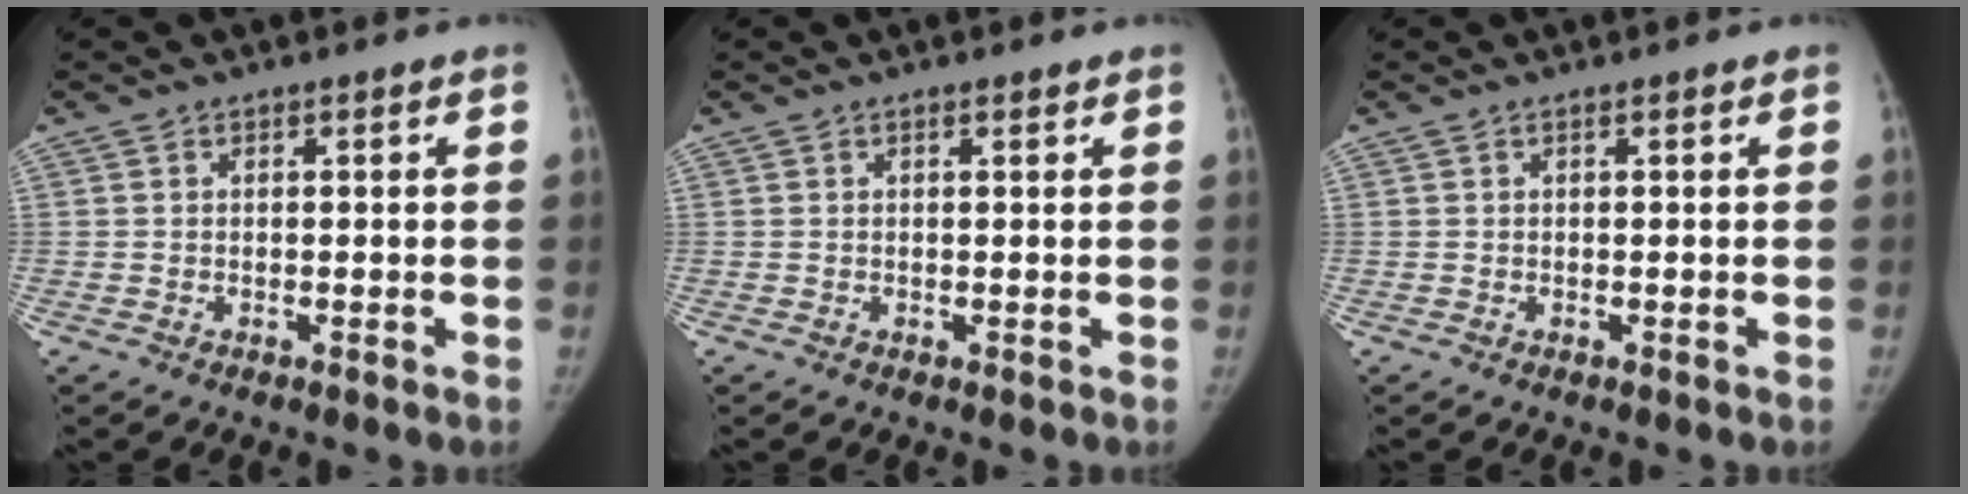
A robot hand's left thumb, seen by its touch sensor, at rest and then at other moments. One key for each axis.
{"total": 0.6, "fx": 0.5, "fy": 0.2, "fz": 0.3, "tx": -0.008, "ty": -0.003, "tz": 0.007}
{"total": 0.0}